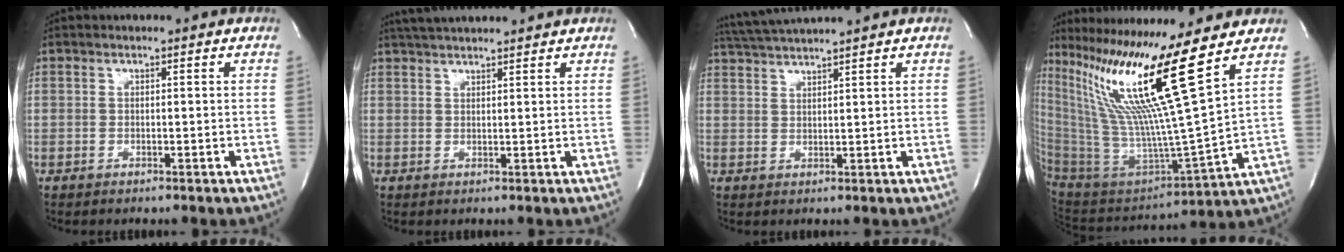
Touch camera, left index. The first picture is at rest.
{"total": 7.1, "force": [6.6, 0.1, 2.8], "torque": [-0.052, 0.031, 0.099]}
{"total": 6.0, "force": [5.5, -1.7, 1.8], "torque": [-0.036, 0.011, 0.101]}
{"total": 22.1, "force": [13.1, -2.4, 17.7], "torque": [-0.339, -0.028, 0.234]}